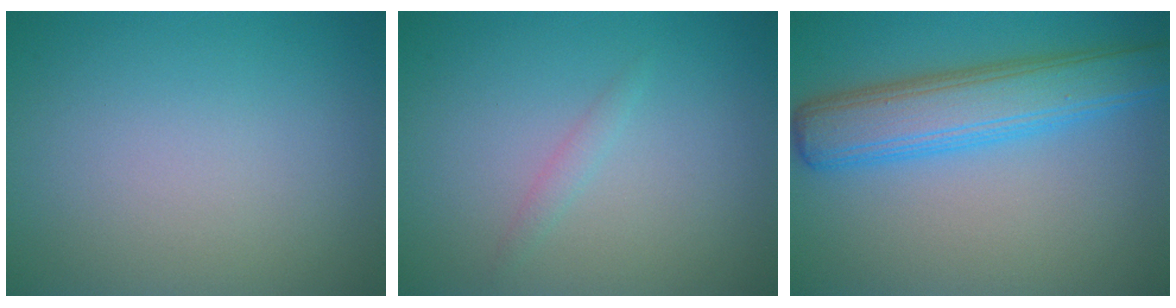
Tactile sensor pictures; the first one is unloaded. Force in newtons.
{"total": 0.9, "press": 0.8, "slide": 0.0}
{"total": 5.5, "press": 5.4, "slide": 0.3}